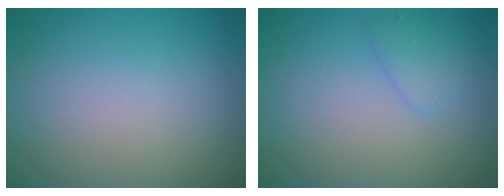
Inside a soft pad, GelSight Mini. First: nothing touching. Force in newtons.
{"total": 1.4, "press": 1.4, "slide": 0.1}